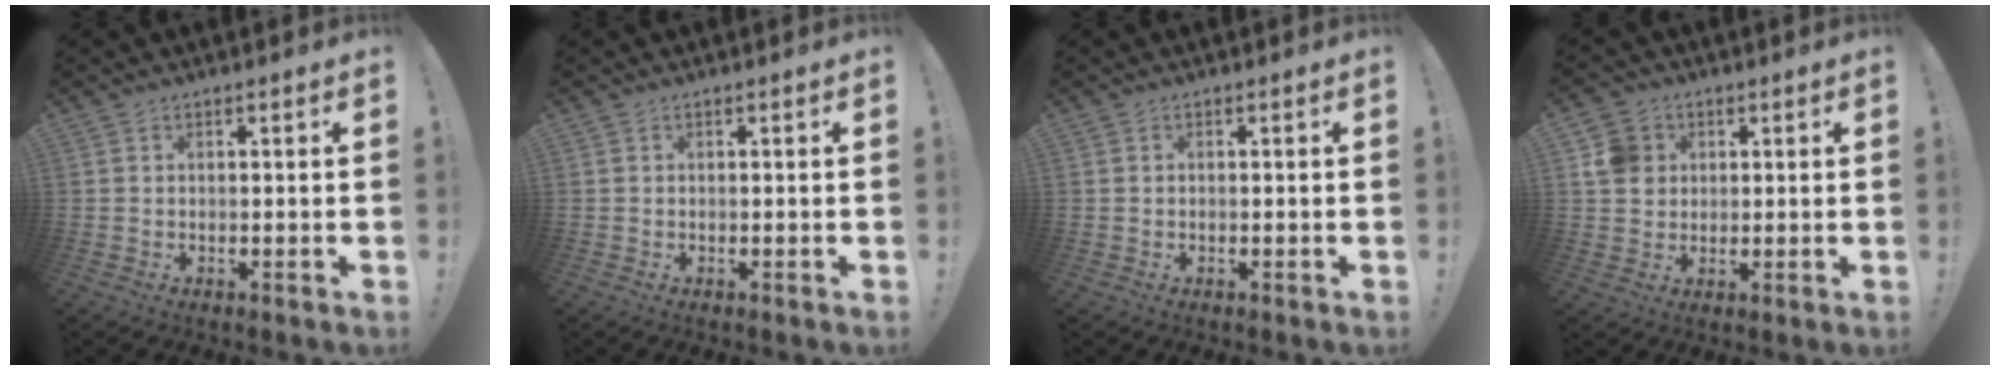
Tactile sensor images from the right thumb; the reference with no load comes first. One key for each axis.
{"total": 0.0}
{"total": 0.0}
{"total": 7.7, "fx": 2.1, "fy": 6.8, "fz": 2.7, "tx": -0.047, "ty": 0.002, "tz": 0.046}